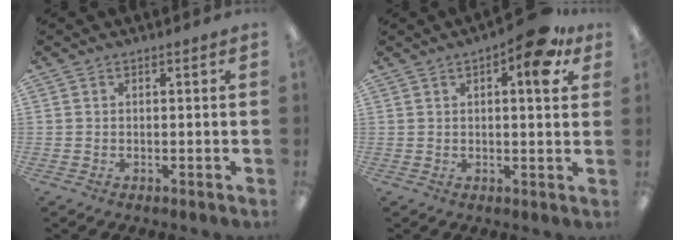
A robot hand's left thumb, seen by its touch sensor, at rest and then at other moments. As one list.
[{"total": 9.2, "force": [4.6, 3.2, 7.4], "torque": [-0.101, -0.014, 0.070]}]